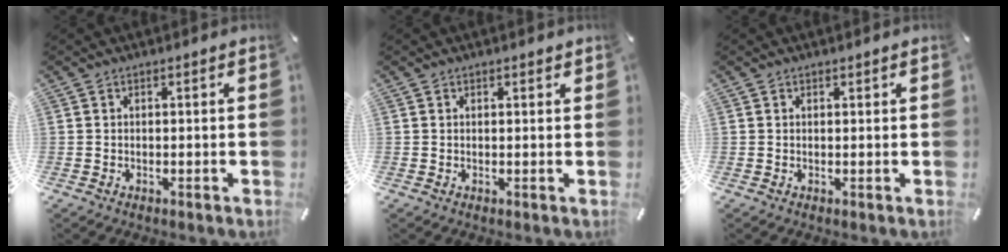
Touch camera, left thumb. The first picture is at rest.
{"total": 0.6, "force": [0.3, 0.4, 0.2], "torque": [0.004, -0.002, 0.005]}
{"total": 0.5, "force": [0.3, 0.4, 0.1], "torque": [-0.001, 0.002, 0.006]}